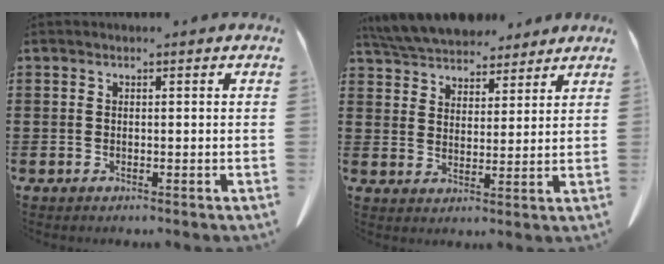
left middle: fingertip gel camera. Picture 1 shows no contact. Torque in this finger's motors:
{"motor_torque": [0.47, 0.22, 0.23, 0.05]}